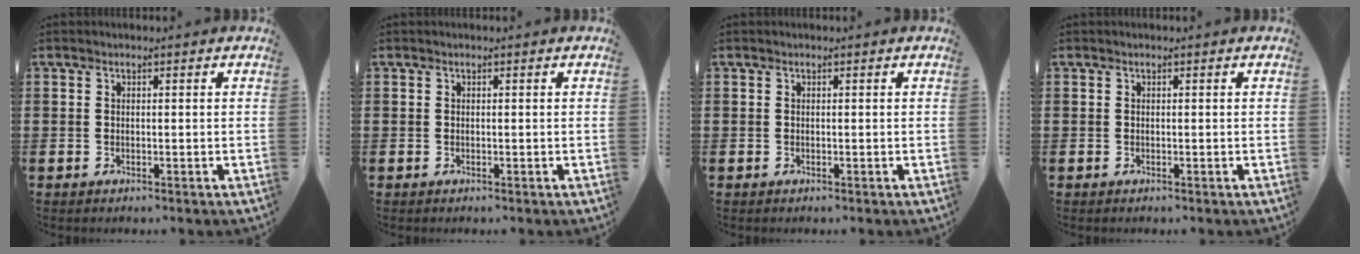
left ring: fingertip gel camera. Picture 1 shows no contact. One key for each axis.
{"total": 0.0}
{"total": 0.0}
{"total": 0.0}